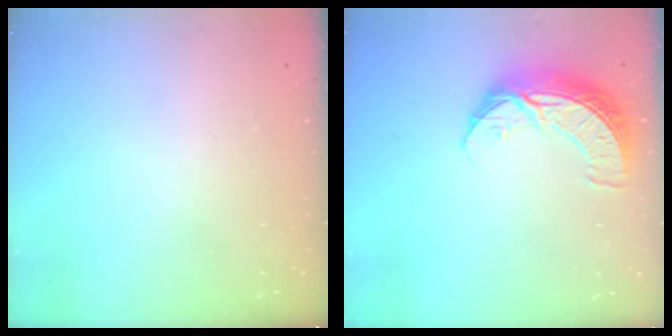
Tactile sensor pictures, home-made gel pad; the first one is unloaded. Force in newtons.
{"total": 10.3, "press": 10.2, "slide": 0.7}